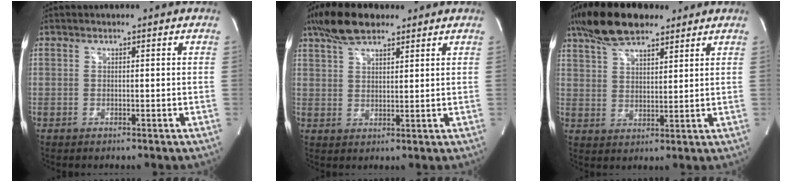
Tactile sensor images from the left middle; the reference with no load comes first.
{"total": 8.2, "force": [6.1, 2.8, 4.6], "torque": [-0.093, 0.019, 0.113]}
{"total": 11.2, "force": [8.6, 3.9, 6.2], "torque": [-0.122, 0.023, 0.155]}